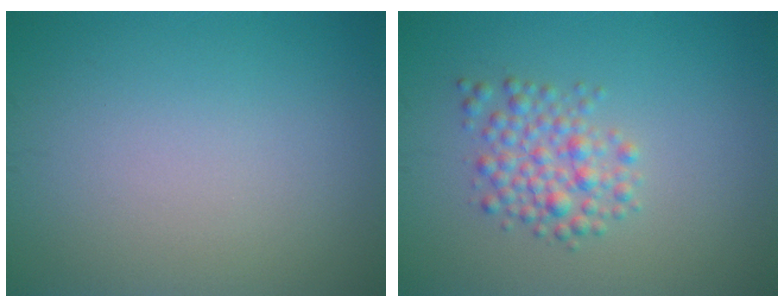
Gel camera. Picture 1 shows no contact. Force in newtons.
{"total": 3.0, "press": 3.0, "slide": 0.1}